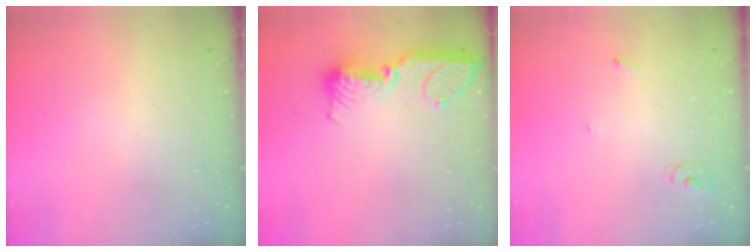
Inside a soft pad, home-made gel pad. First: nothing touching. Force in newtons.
{"total": 14.9, "press": 13.8, "slide": 5.6}
{"total": 3.3, "press": 3.3, "slide": 0.2}